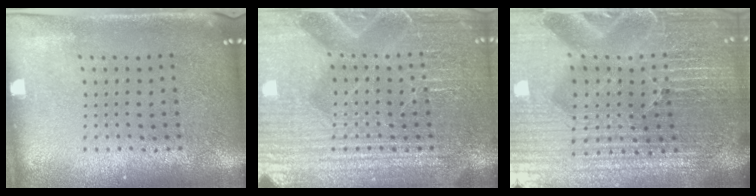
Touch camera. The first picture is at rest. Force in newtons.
{"total": 4.9, "press": 4.9, "slide": 0.6}
{"total": 6.9, "press": 6.1, "slide": 3.3}